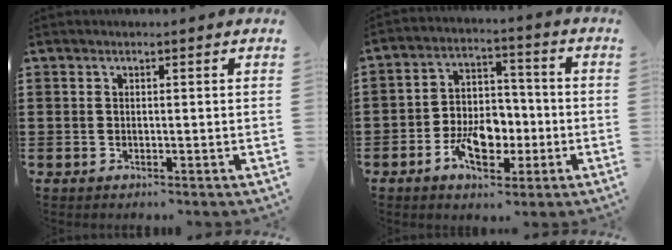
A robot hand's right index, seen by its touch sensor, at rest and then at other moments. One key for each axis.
{"total": 8.0, "fx": -3.0, "fy": 5.1, "fz": 5.4, "tx": -0.097, "ty": 0.002, "tz": -0.057}